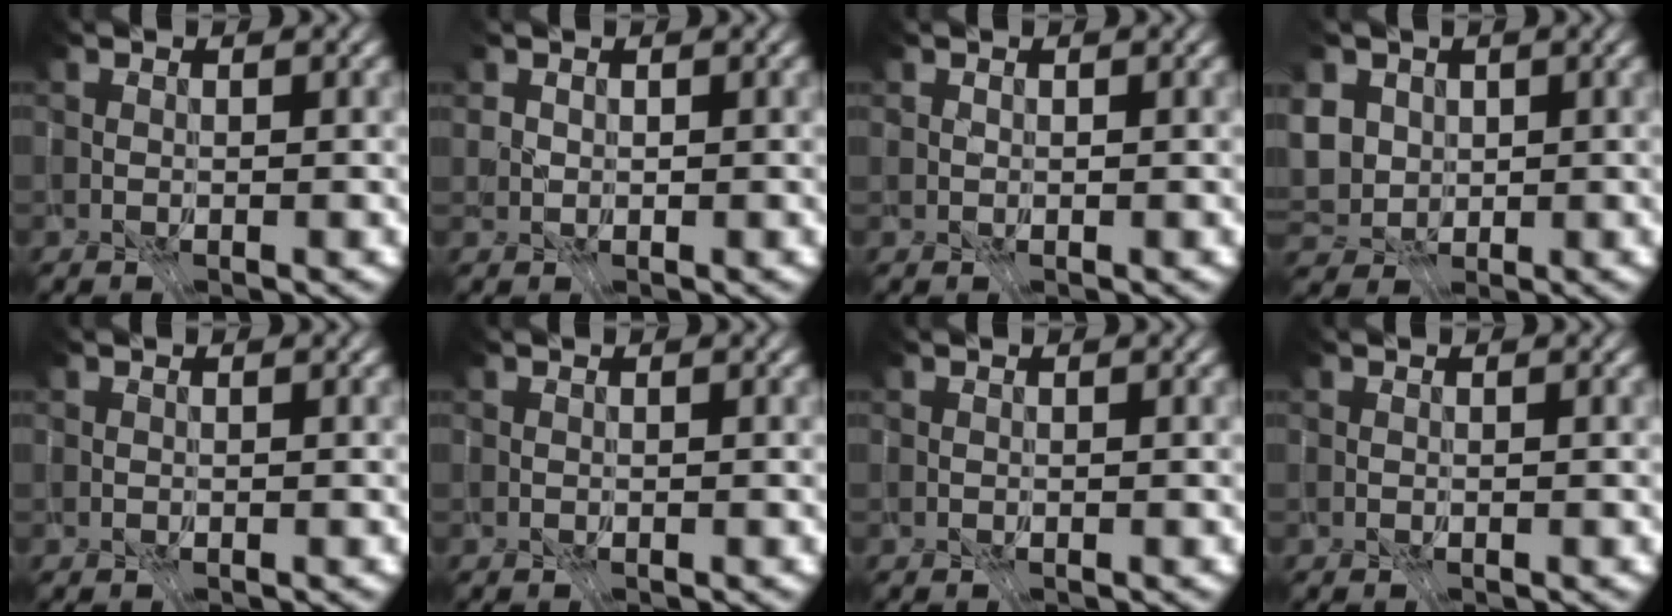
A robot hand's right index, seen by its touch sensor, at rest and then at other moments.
{"total": 0.6, "force": [0.1, -0.1, -0.6], "torque": [0.005, -0.003, 0.008]}
{"total": 1.5, "force": [0.8, 1.1, 0.6], "torque": [-0.013, 0.005, 0.008]}
{"total": 2.8, "force": [0.0, 2.1, 1.9], "torque": [-0.045, 0.001, -0.005]}
{"total": 0.0}
{"total": 0.0}
{"total": 0.0}
{"total": 0.0}